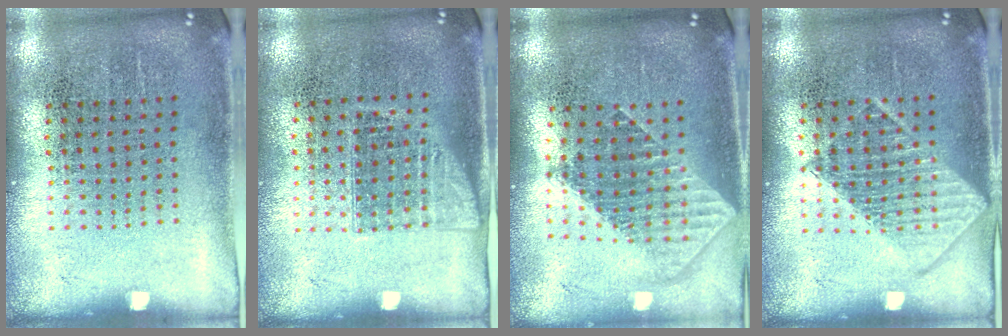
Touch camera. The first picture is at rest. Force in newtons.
{"total": 1.0, "press": 0.9, "slide": 0.4}
{"total": 1.9, "press": 1.5, "slide": 1.2}
{"total": 1.3, "press": 1.3, "slide": 0.1}